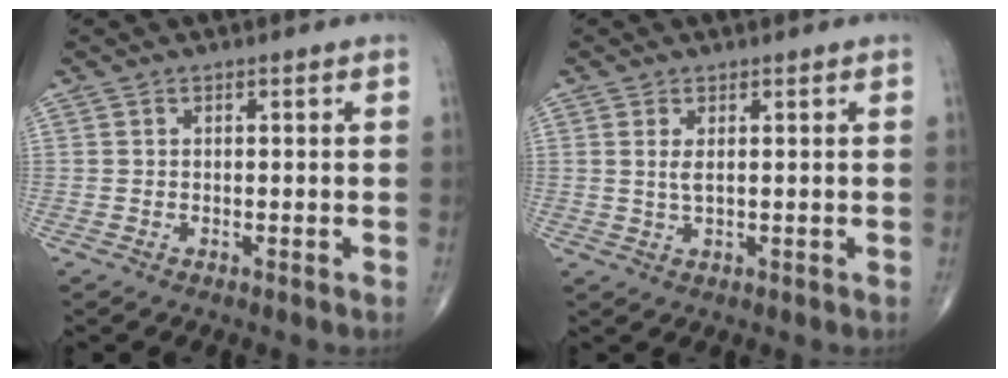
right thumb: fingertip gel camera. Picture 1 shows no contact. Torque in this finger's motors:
{"motor_torque": [-0.28, 0.21, -0.23, -0.26, -0.01]}